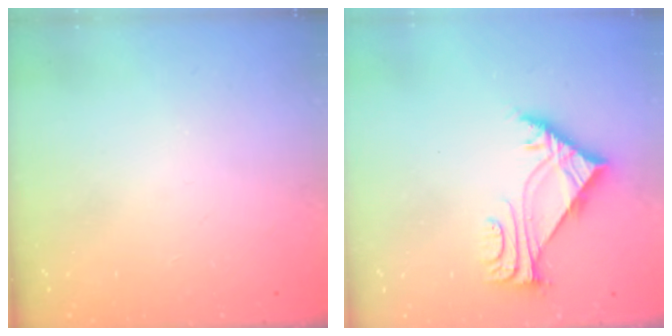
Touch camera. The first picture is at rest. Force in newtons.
{"total": 6.0, "press": 6.0, "slide": 0.5}